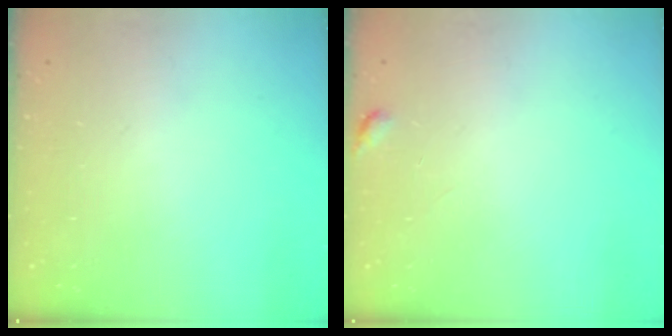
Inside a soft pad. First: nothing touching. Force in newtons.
{"total": 2.6, "press": 2.5, "slide": 0.3}